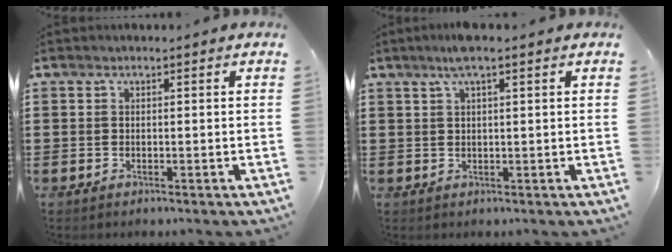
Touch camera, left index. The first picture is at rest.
{"total": 3.0, "force": [1.7, 0.1, 2.5], "torque": [-0.051, 0.003, 0.030]}